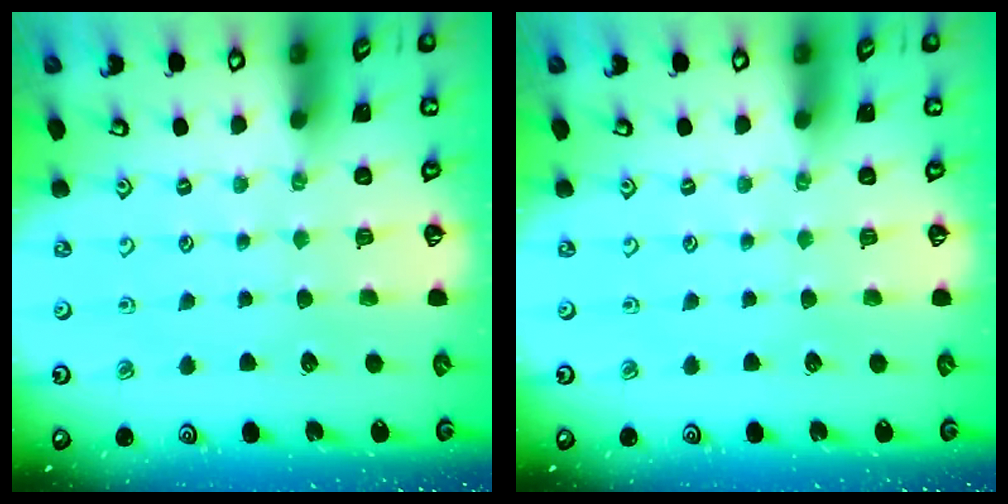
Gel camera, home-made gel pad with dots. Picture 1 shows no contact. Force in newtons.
{"total": 0.0}